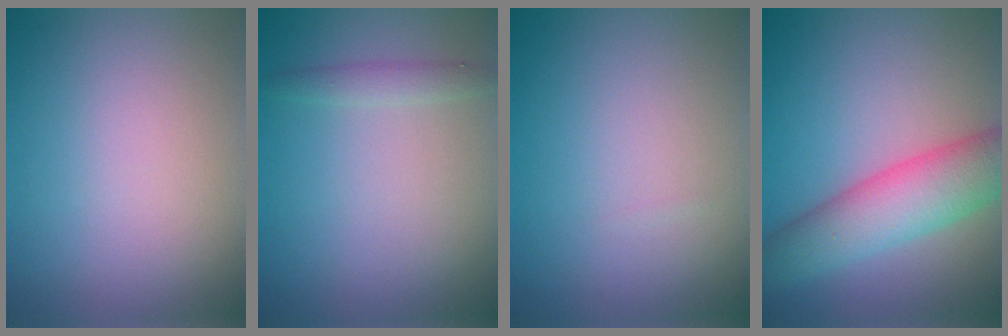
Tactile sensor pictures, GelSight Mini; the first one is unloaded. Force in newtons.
{"total": 1.2, "press": 1.2, "slide": 0.0}
{"total": 0.0}
{"total": 6.6, "press": 6.6, "slide": 0.3}